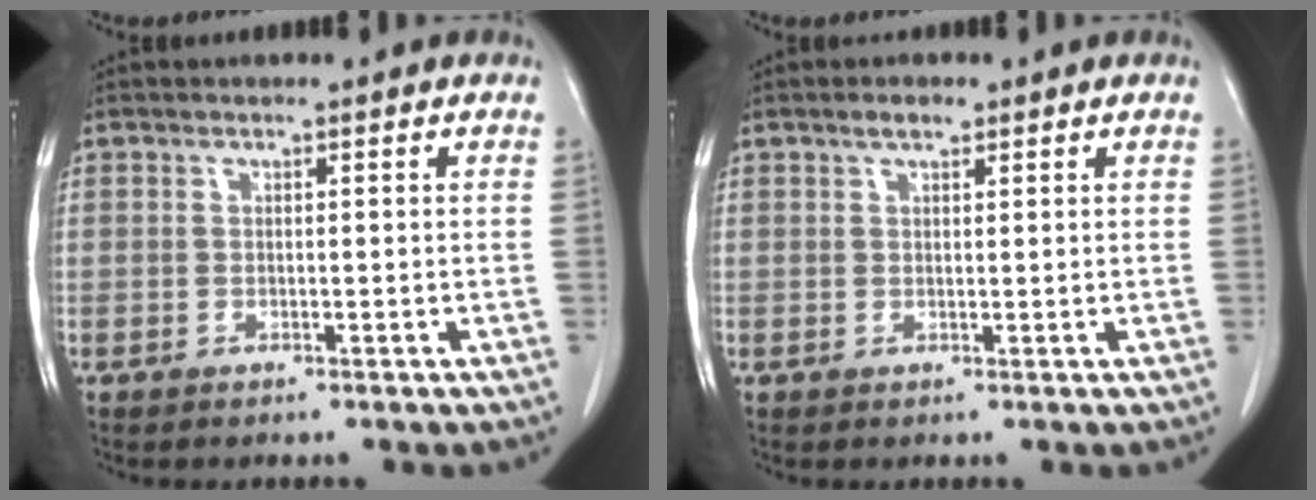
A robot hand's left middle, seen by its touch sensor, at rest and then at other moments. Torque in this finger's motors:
{"motor_torque": [0.29, -0.27, 0.00, 0.00]}